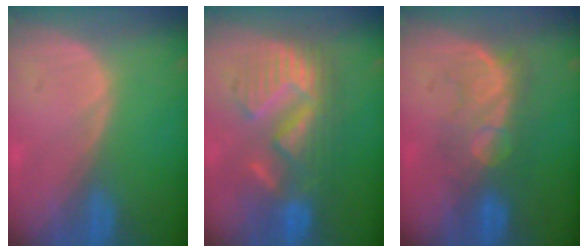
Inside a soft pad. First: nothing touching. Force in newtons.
{"total": 10.1, "press": 10.0, "slide": 0.6}
{"total": 7.7, "press": 7.4, "slide": 2.0}